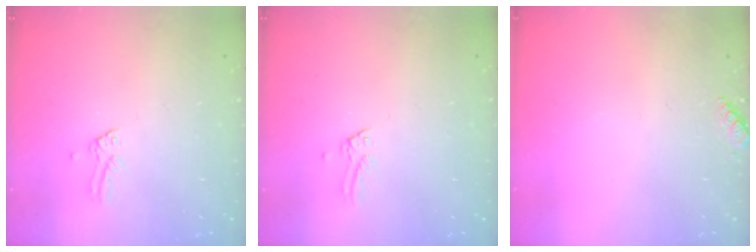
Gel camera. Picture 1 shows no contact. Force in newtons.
{"total": 0.0}
{"total": 4.3, "press": 4.3, "slide": 0.6}